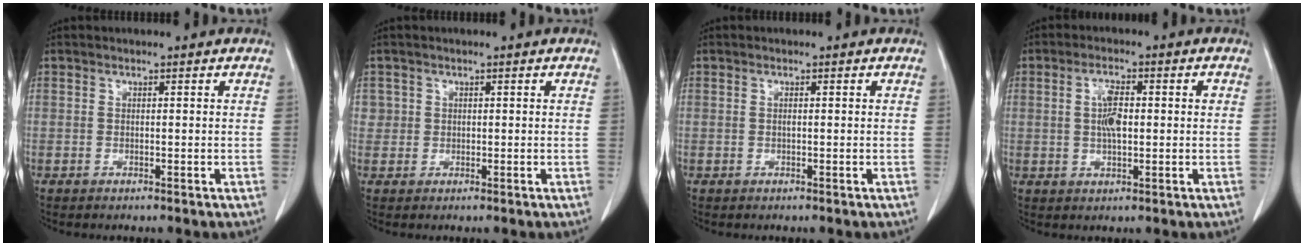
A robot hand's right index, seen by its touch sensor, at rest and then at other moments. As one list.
[{"total": 1.6, "force": [0.4, 1.6, 0.0], "torque": [0.015, 0.003, 0.002]}, {"total": 0.6, "force": [0.1, 0.1, 0.6], "torque": [-0.013, 0.000, 0.003]}, {"total": 4.8, "force": [0.4, 1.6, 4.5], "torque": [-0.091, 0.011, 0.008]}]